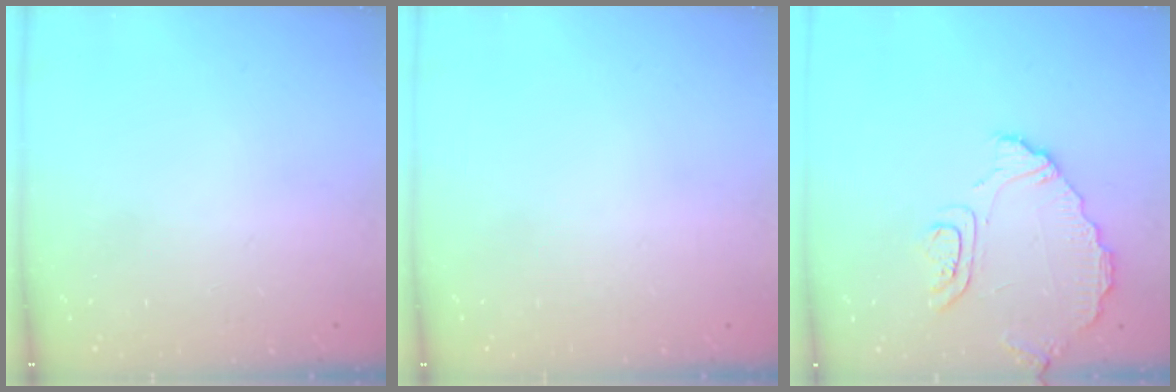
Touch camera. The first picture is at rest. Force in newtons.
{"total": 0.0}
{"total": 9.1, "press": 9.0, "slide": 0.9}